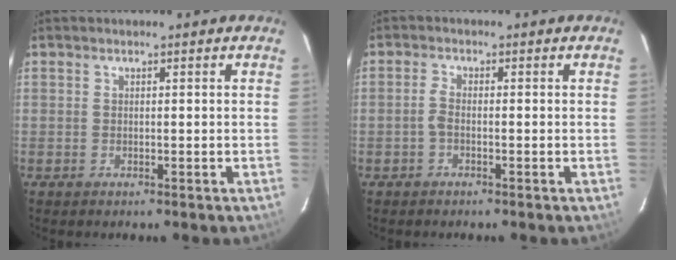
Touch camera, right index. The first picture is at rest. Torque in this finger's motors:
{"motor_torque": [0.53, 0.07, 0.14, 0.05]}